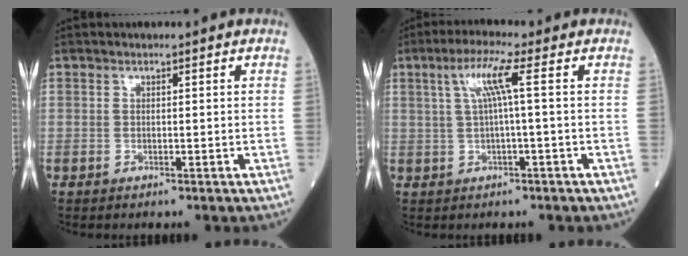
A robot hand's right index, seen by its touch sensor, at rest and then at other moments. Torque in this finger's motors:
{"motor_torque": [0.79, 0.18, 0.36, 0.13]}